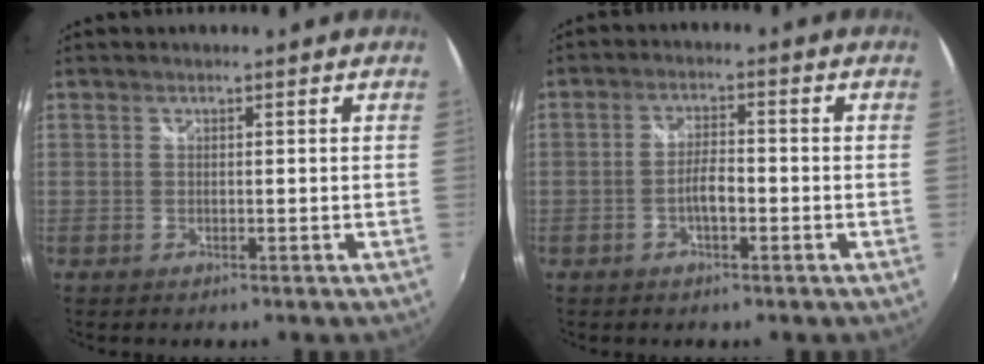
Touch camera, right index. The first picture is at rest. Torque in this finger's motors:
{"motor_torque": [0.14, 0.02, 0.12, 0.05]}